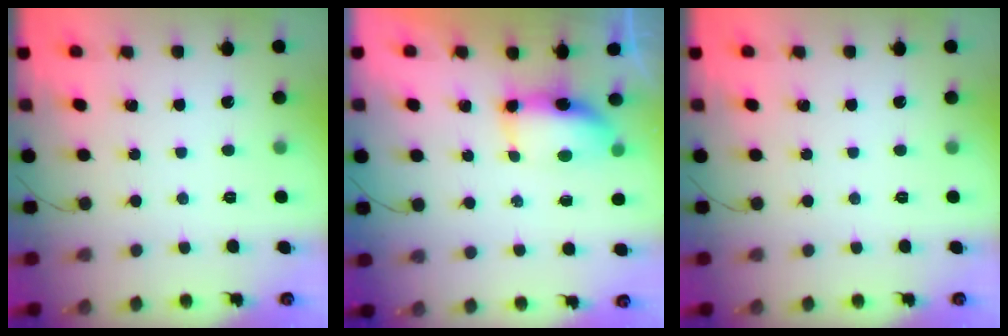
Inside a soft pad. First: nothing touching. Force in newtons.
{"total": 7.7, "press": 7.3, "slide": 2.5}
{"total": 0.0}